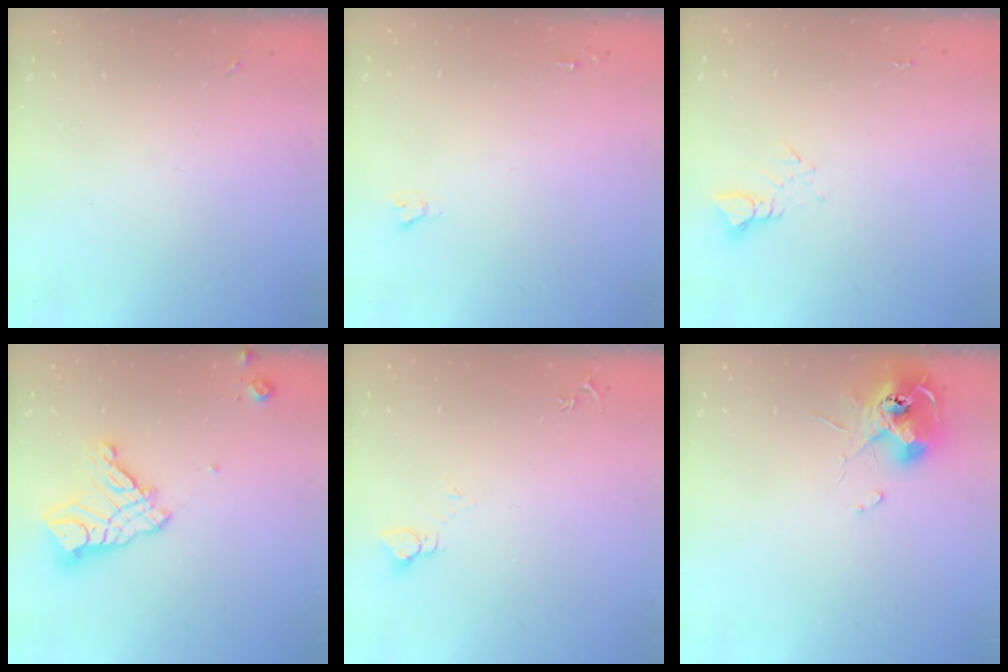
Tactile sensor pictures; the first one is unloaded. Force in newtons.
{"total": 1.9, "press": 1.9, "slide": 0.2}
{"total": 3.9, "press": 3.9, "slide": 0.3}
{"total": 14.4, "press": 14.3, "slide": 1.5}
{"total": 3.7, "press": 3.7, "slide": 0.3}
{"total": 11.3, "press": 11.3, "slide": 0.6}